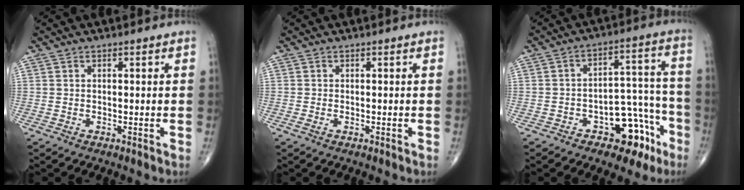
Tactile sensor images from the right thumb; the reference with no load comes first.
{"total": 0.6, "force": [-0.2, 0.3, 0.4], "torque": [-0.011, 0.003, -0.002]}
{"total": 12.6, "force": [-6.7, 6.9, 8.1], "torque": [-0.058, 0.065, -0.087]}